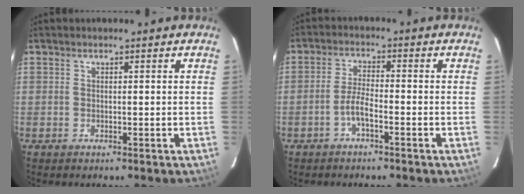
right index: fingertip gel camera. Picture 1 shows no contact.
{"total": 3.5, "force": [-2.1, 0.6, 2.8], "torque": [-0.065, 0.006, -0.041]}